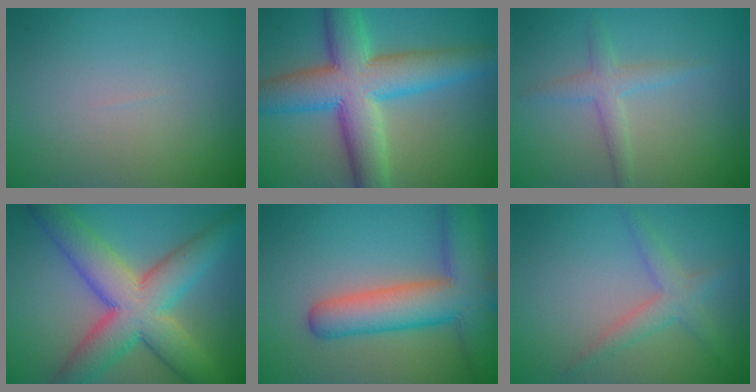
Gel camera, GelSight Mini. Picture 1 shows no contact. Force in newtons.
{"total": 10.2, "press": 10.2, "slide": 0.2}
{"total": 2.2, "press": 2.2, "slide": 0.1}
{"total": 9.8, "press": 9.8, "slide": 0.4}
{"total": 9.0, "press": 9.0, "slide": 0.5}
{"total": 2.5, "press": 2.5, "slide": 0.2}